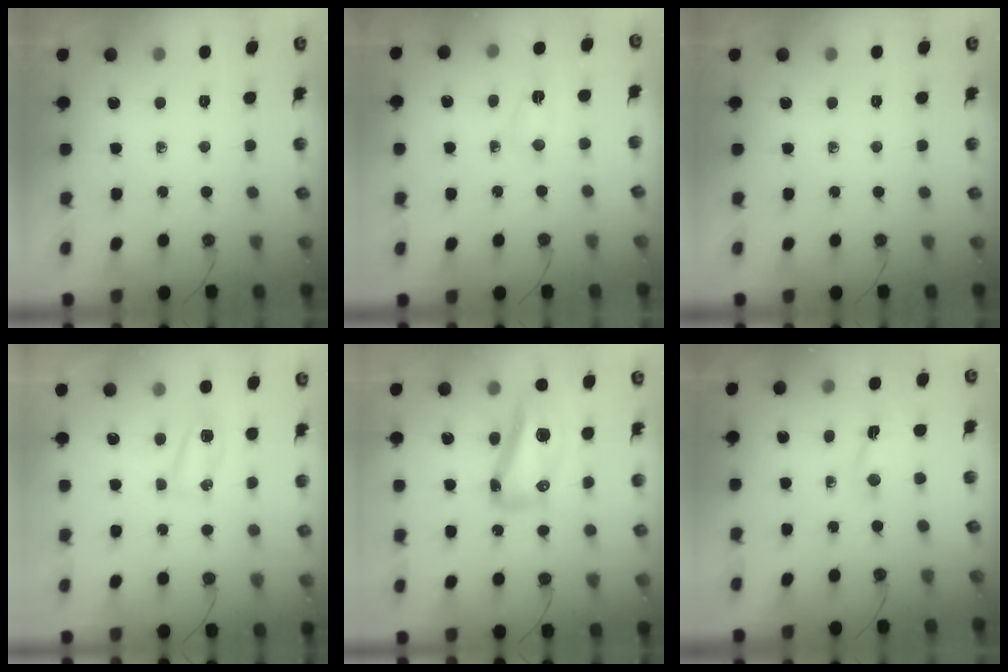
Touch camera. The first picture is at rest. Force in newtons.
{"total": 2.2, "press": 2.1, "slide": 0.6}
{"total": 0.0}
{"total": 5.8, "press": 5.6, "slide": 1.6}
{"total": 15.0, "press": 14.9, "slide": 1.3}
{"total": 1.5, "press": 1.4, "slide": 0.4}